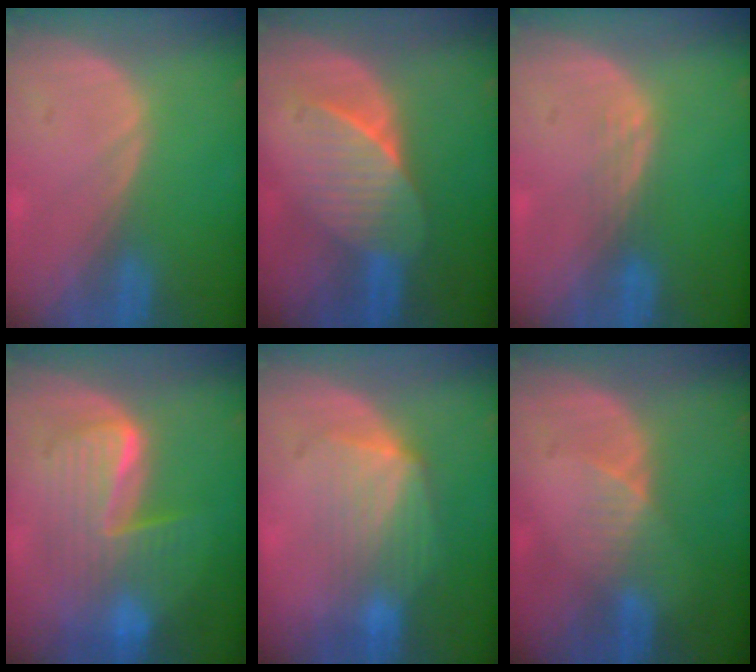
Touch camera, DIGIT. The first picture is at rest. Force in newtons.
{"total": 7.4, "press": 6.7, "slide": 3.2}
{"total": 1.8, "press": 1.7, "slide": 0.2}
{"total": 8.6, "press": 8.5, "slide": 0.5}
{"total": 7.3, "press": 6.9, "slide": 2.6}
{"total": 3.0, "press": 2.6, "slide": 1.5}